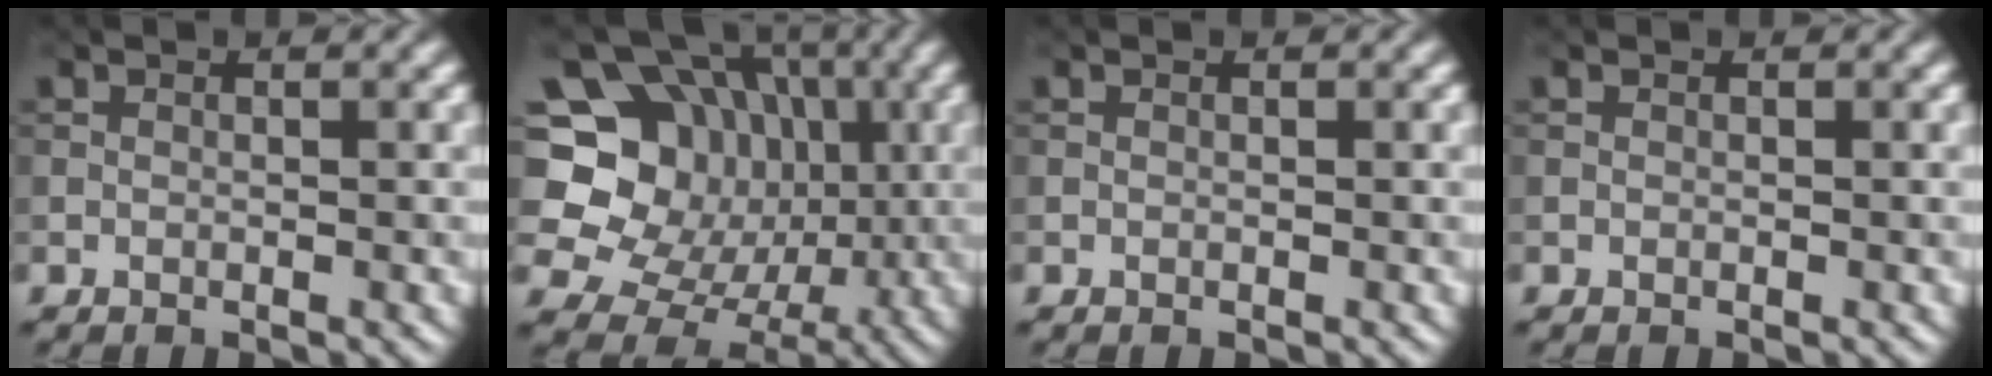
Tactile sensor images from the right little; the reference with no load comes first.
{"total": 16.2, "force": [1.0, 14.6, 6.9], "torque": [-0.155, 0.037, 0.012]}
{"total": 0.0}
{"total": 0.0}